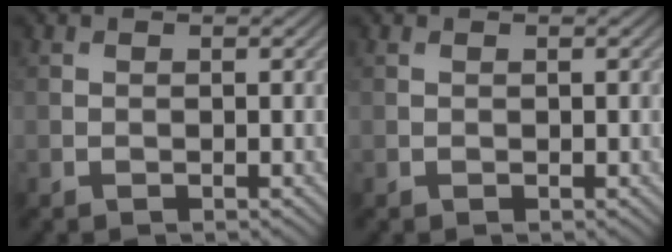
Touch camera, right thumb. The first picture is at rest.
{"total": 0.0}